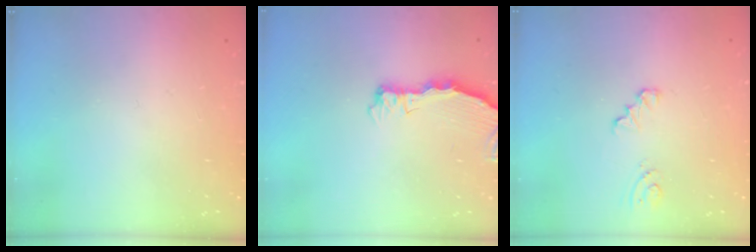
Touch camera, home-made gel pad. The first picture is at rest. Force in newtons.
{"total": 4.9, "press": 4.9, "slide": 0.2}
{"total": 2.3, "press": 2.3, "slide": 0.2}